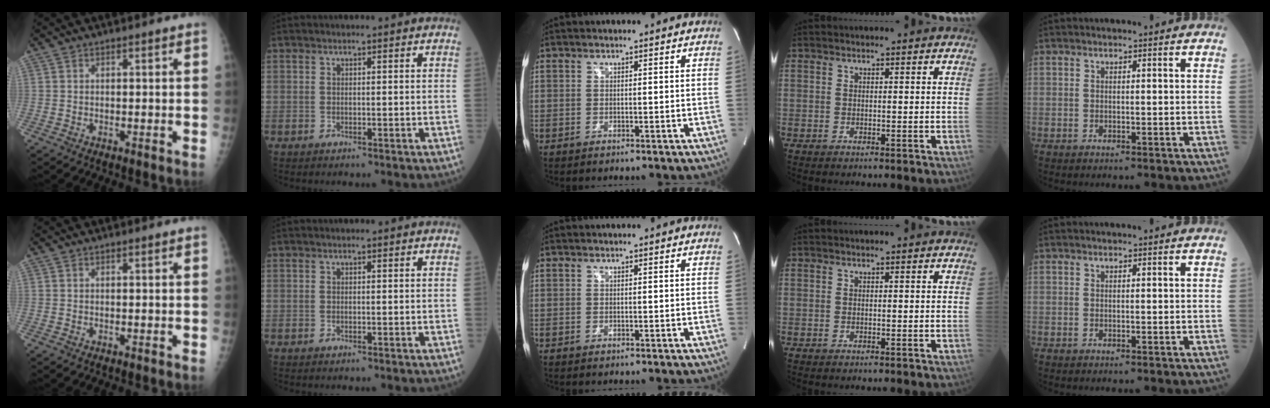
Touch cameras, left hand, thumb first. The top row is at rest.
{}